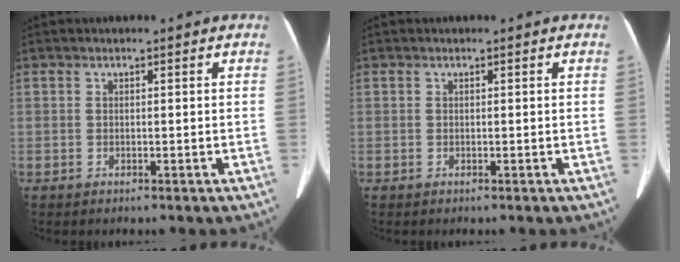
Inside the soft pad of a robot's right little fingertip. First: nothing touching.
{"total": 0.0}